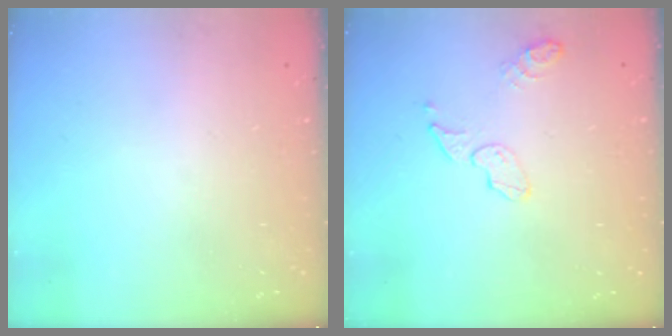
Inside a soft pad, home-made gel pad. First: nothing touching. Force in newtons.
{"total": 5.6, "press": 5.6, "slide": 0.4}